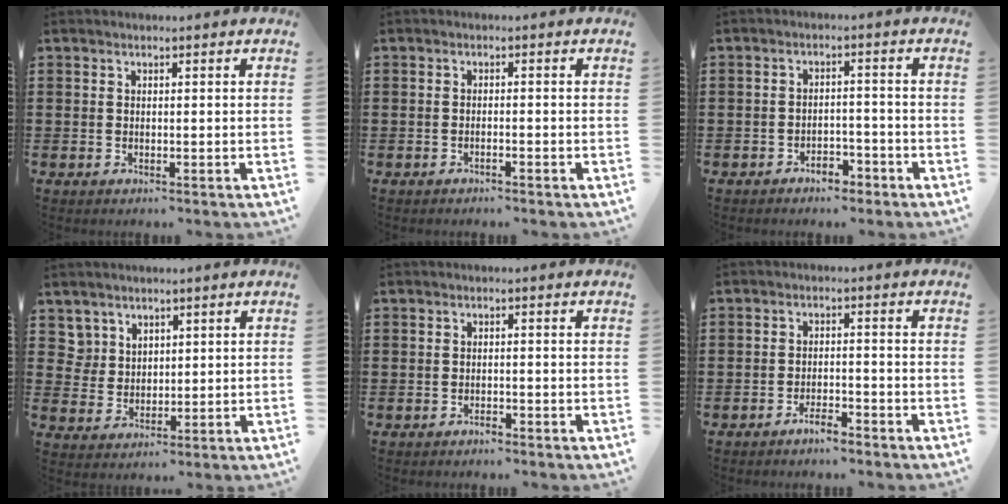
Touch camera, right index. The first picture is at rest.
{"total": 1.0, "force": [-1.0, -0.1, 0.3], "torque": [-0.008, -0.003, -0.019]}
{"total": 3.1, "force": [-2.8, 0.9, 0.8], "torque": [-0.019, 0.004, -0.057]}
{"total": 4.0, "force": [2.7, 3.0, 0.4], "torque": [-0.024, 0.009, 0.052]}
{"total": 1.2, "force": [-1.2, 0.1, 0.3], "torque": [-0.010, -0.004, -0.022]}
{"total": 2.8, "force": [-2.5, 0.4, 1.2], "torque": [-0.023, 0.005, -0.049]}